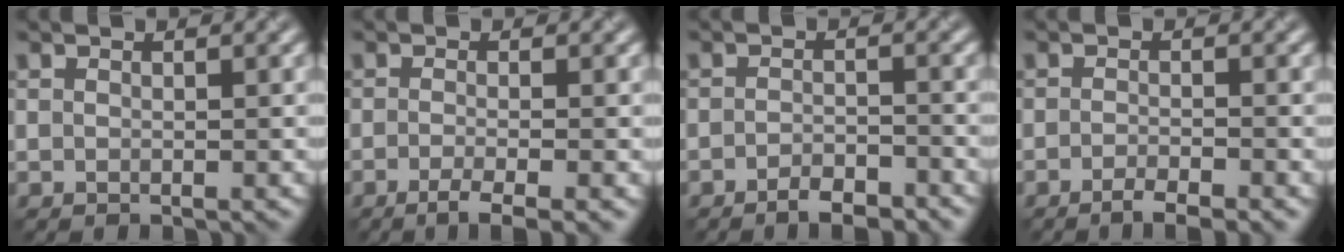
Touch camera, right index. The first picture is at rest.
{"total": 3.0, "force": [-1.5, 0.7, 2.5], "torque": [-0.035, -0.005, -0.035]}
{"total": 2.8, "force": [-2.1, 0.8, 1.6], "torque": [-0.024, 0.003, -0.037]}
{"total": 2.6, "force": [-1.7, 0.5, 1.9], "torque": [-0.028, -0.003, -0.035]}